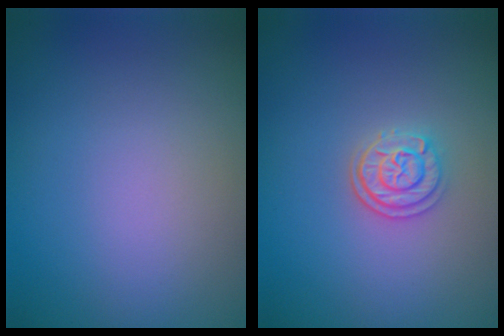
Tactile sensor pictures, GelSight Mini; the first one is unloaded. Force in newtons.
{"total": 2.4, "press": 2.1, "slide": 1.1}